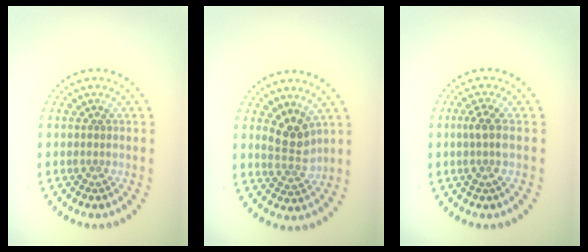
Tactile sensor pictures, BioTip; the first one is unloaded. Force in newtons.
{"total": 2.8, "press": 2.5, "slide": 1.3}
{"total": 1.9, "press": 1.6, "slide": 1.0}